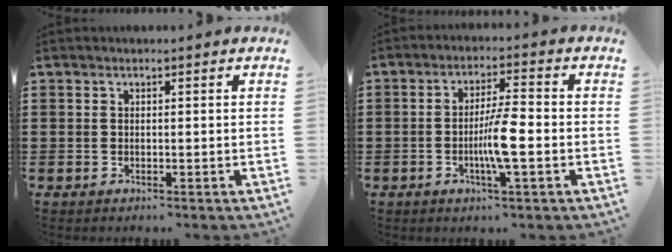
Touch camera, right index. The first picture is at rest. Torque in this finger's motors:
{"motor_torque": [2.14, 0.00, 0.61, 0.06]}